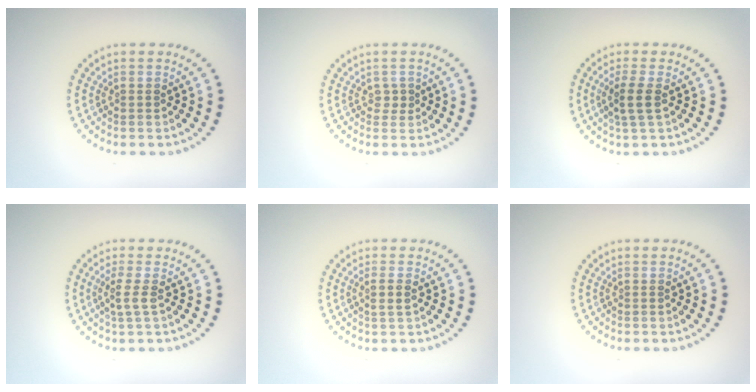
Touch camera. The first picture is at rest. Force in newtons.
{"total": 0.9, "press": 0.9, "slide": 0.3}
{"total": 2.2, "press": 2.0, "slide": 0.9}
{"total": 1.5, "press": 1.3, "slide": 0.9}
{"total": 1.3, "press": 1.1, "slide": 0.7}
{"total": 0.0}